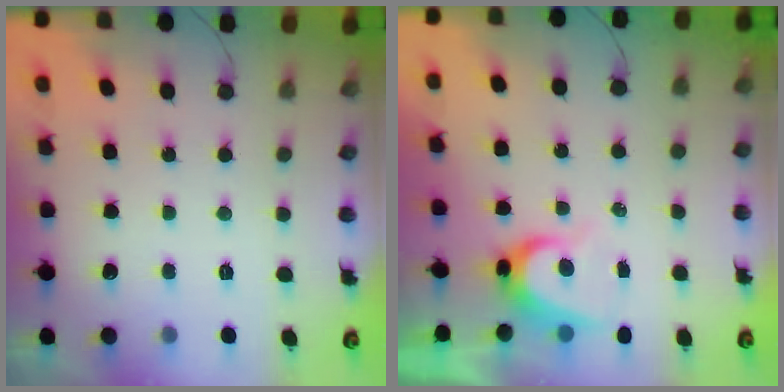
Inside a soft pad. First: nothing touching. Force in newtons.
{"total": 5.8, "press": 5.8, "slide": 0.6}